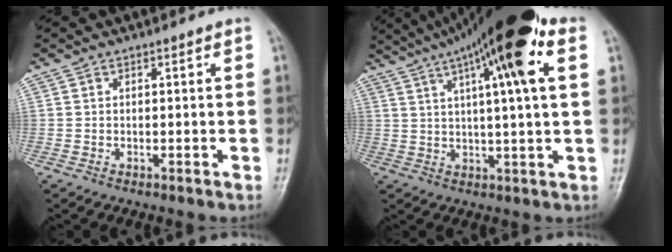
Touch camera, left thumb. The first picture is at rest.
{"total": 18.7, "force": [8.1, 3.3, 16.5], "torque": [-0.264, 0.018, 0.123]}